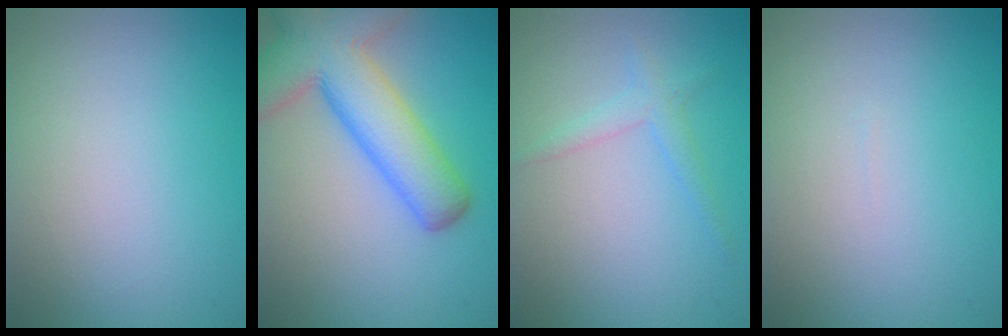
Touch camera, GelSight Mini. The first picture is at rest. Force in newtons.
{"total": 9.2, "press": 9.2, "slide": 0.4}
{"total": 1.6, "press": 1.6, "slide": 0.2}
{"total": 0.0}